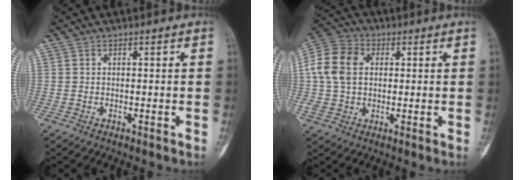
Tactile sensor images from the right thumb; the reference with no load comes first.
{"total": 10.9, "force": [1.6, 8.2, 7.0], "torque": [-0.130, 0.020, 0.025]}